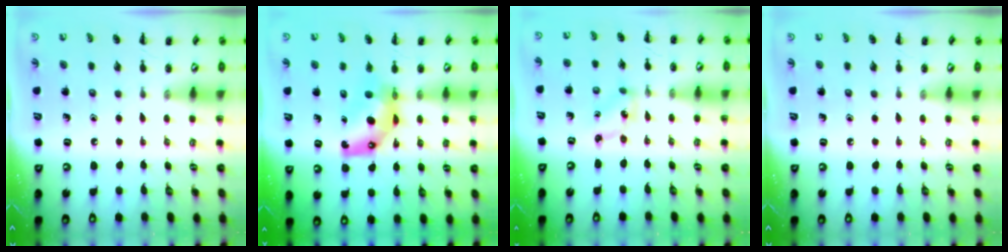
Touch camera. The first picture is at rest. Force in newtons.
{"total": 7.7, "press": 7.4, "slide": 2.2}
{"total": 1.4, "press": 1.3, "slide": 0.3}
{"total": 0.0}